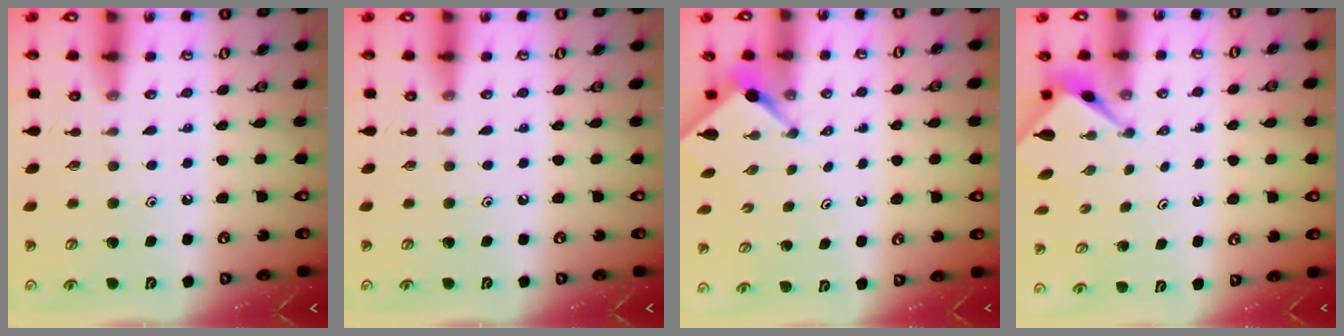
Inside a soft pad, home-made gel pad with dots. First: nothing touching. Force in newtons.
{"total": 0.0}
{"total": 2.5, "press": 2.5, "slide": 0.1}
{"total": 2.8, "press": 2.8, "slide": 0.1}